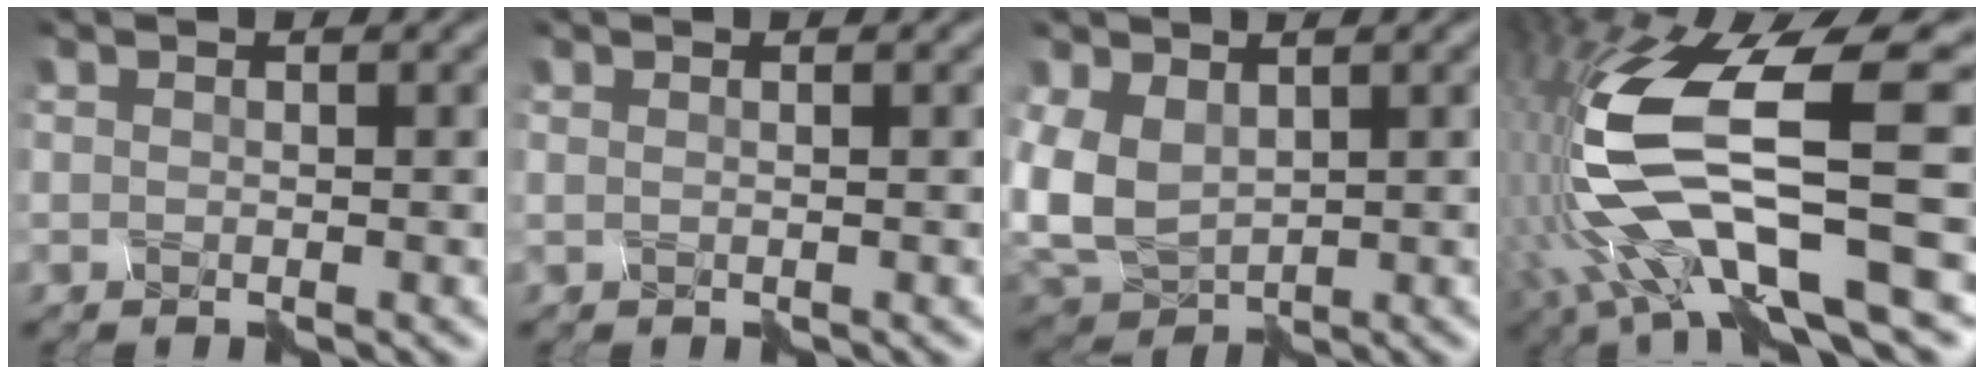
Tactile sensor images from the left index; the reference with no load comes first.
{"total": 0.8, "force": [0.4, 0.3, 0.6], "torque": [-0.001, 0.006, -0.010]}
{"total": 5.0, "force": [0.5, 3.6, 3.5], "torque": [-0.092, -0.004, 0.004]}
{"total": 13.4, "force": [-2.0, 4.2, 12.5], "torque": [-0.274, -0.018, -0.032]}